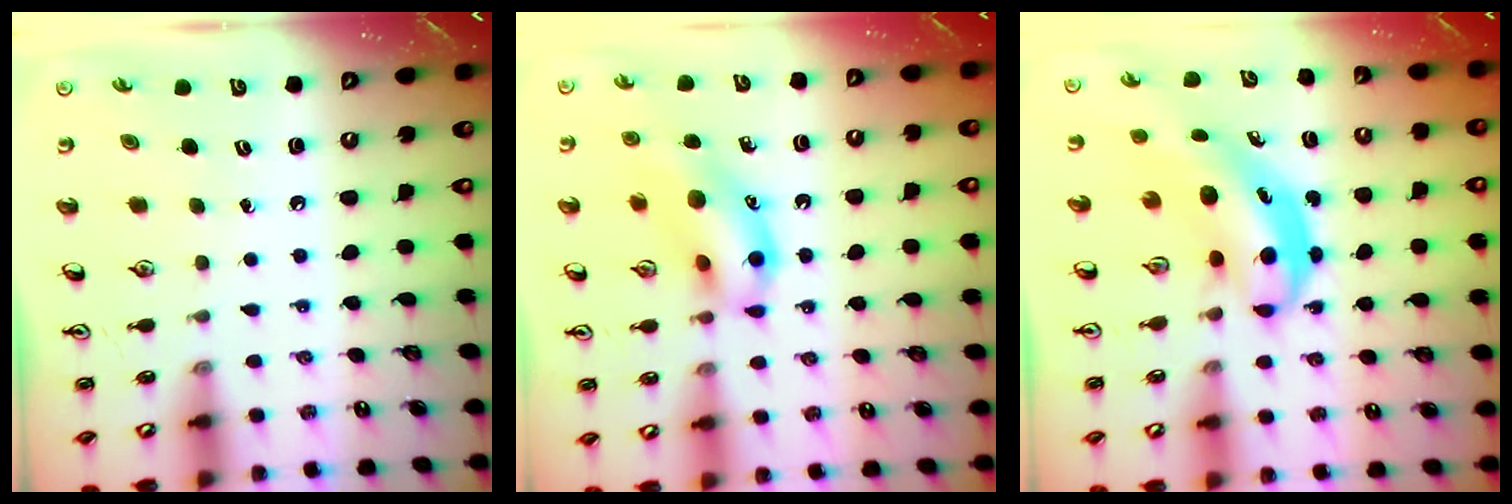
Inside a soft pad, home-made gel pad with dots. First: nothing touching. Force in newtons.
{"total": 13.8, "press": 13.6, "slide": 2.4}
{"total": 5.3, "press": 5.2, "slide": 1.3}